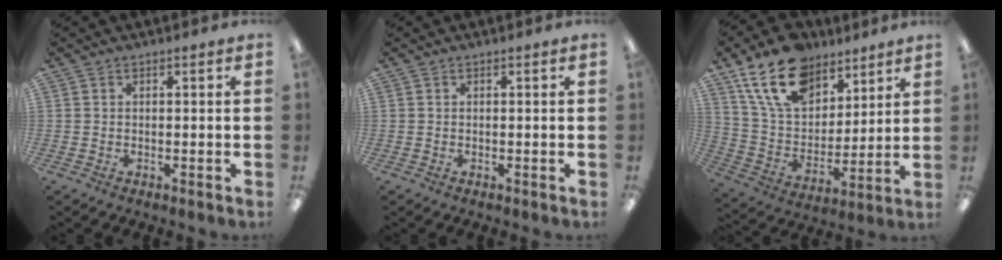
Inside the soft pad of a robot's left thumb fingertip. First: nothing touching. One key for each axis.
{"total": 0.0}
{"total": 18.9, "fx": 12.5, "fy": 10.9, "fz": 9.0, "tx": -0.169, "ty": -0.056, "tz": 0.232}